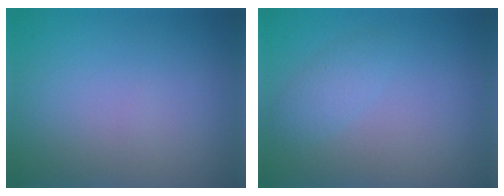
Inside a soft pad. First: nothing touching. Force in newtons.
{"total": 1.6, "press": 1.6, "slide": 0.0}